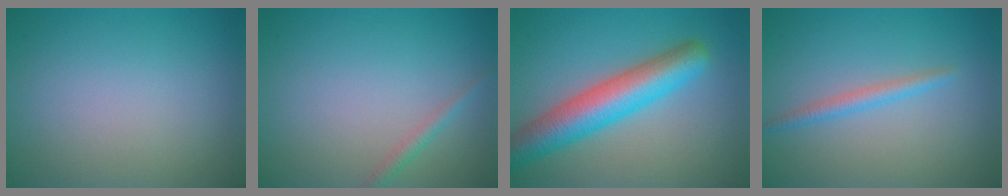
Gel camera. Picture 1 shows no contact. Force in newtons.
{"total": 1.2, "press": 1.2, "slide": 0.0}
{"total": 7.2, "press": 7.2, "slide": 0.3}
{"total": 1.6, "press": 1.6, "slide": 0.0}